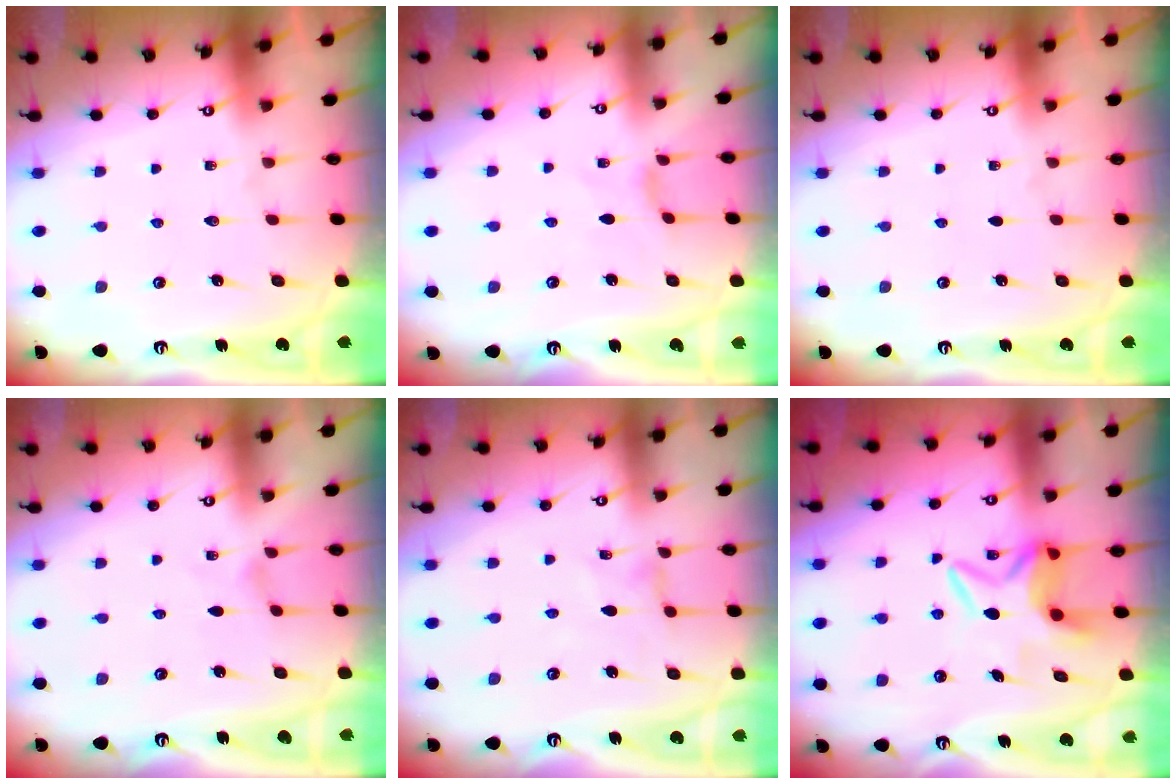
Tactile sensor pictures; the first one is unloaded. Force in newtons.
{"total": 0.0}
{"total": 0.0}
{"total": 0.0}
{"total": 0.6, "press": 0.6, "slide": 0.2}
{"total": 7.7, "press": 7.7, "slide": 0.5}